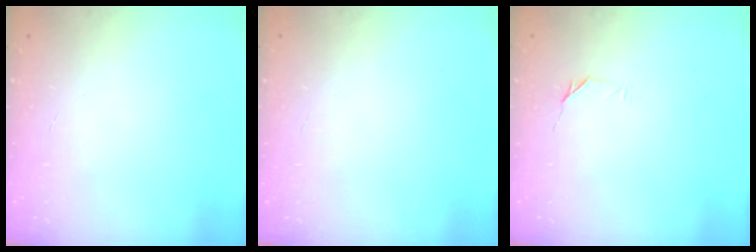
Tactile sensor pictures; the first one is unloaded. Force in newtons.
{"total": 0.9, "press": 0.8, "slide": 0.2}
{"total": 4.0, "press": 3.9, "slide": 1.0}